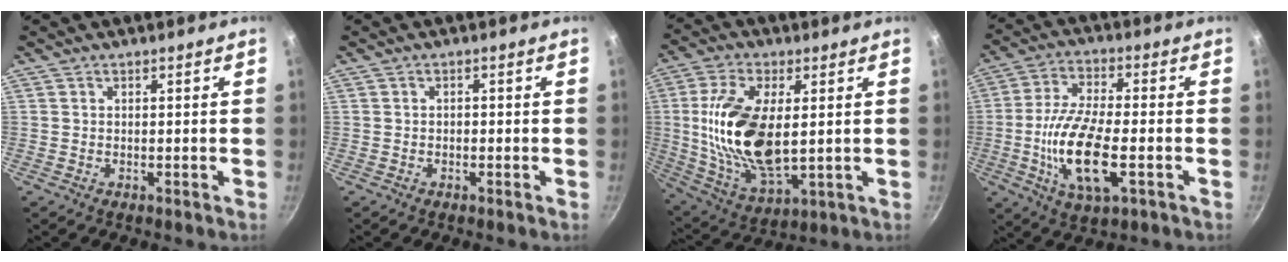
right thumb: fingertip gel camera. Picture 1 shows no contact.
{"total": 0.9, "force": [-0.3, 0.6, 0.5], "torque": [-0.004, 0.004, -0.008]}
{"total": 19.0, "force": [1.3, 9.1, 16.6], "torque": [-0.328, -0.017, 0.034]}
{"total": 14.9, "force": [-3.4, 5.8, 13.3], "torque": [-0.265, 0.009, -0.059]}